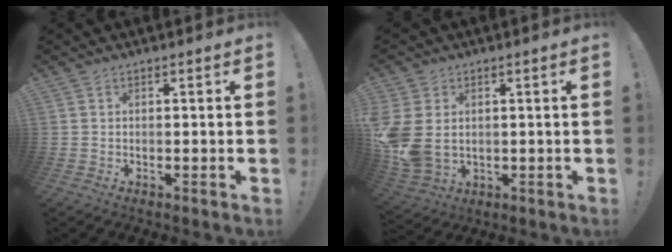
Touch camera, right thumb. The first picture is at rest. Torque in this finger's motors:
{"motor_torque": [-0.43, 1.45, 1.60, 0.28, 0.65]}